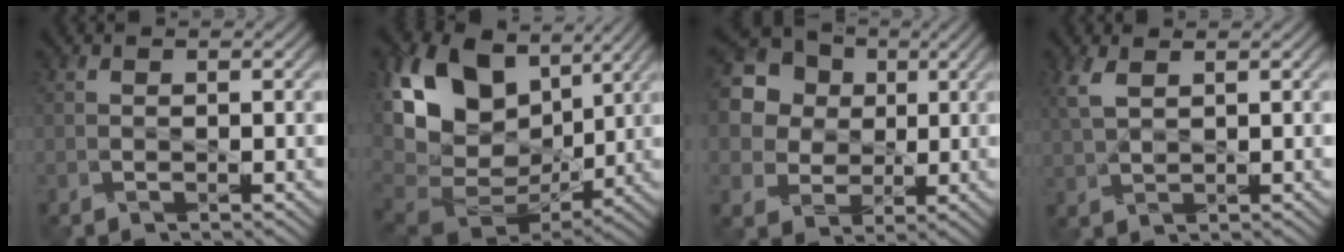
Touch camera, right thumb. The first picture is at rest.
{"total": 16.7, "force": [5.1, 11.1, 11.3], "torque": [-0.263, 0.004, 0.107]}
{"total": 19.6, "force": [6.4, 17.0, 7.4], "torque": [-0.265, 0.024, 0.113]}
{"total": 3.5, "force": [1.8, 1.6, 2.6], "torque": [-0.077, 0.008, 0.043]}